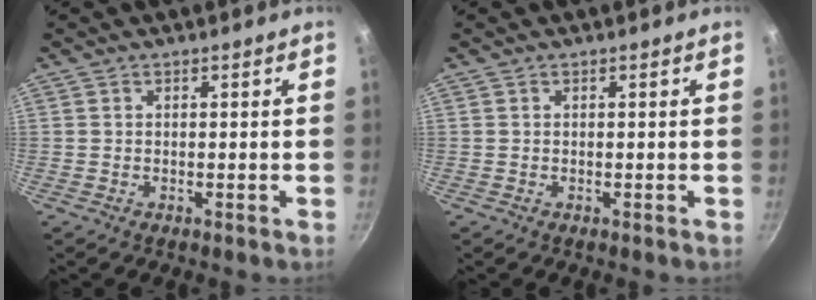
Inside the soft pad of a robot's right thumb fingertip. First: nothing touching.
{"total": 0.0}